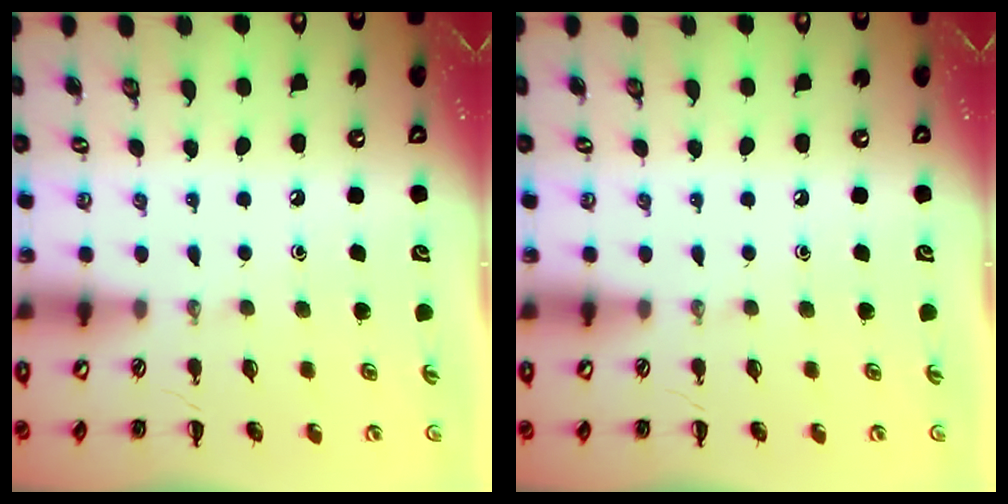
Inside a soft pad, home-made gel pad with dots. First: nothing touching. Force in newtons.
{"total": 0.0}